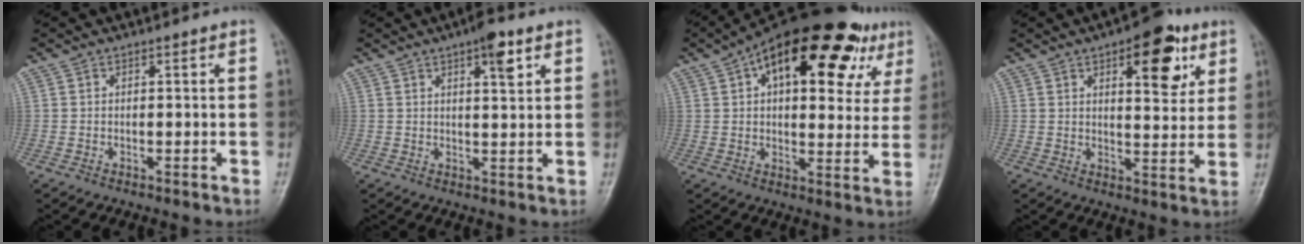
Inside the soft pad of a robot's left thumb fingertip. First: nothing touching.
{"total": 5.5, "force": [2.9, 1.6, 4.4], "torque": [-0.057, -0.009, 0.040]}
{"total": 25.9, "force": [11.9, 11.6, 19.9], "torque": [-0.259, 0.016, 0.167]}
{"total": 12.0, "force": [5.6, 5.2, 9.2], "torque": [-0.091, -0.020, 0.073]}